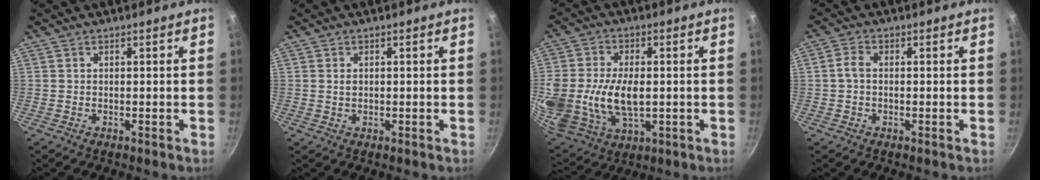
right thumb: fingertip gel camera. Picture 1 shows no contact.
{"total": 1.2, "force": [0.2, 0.8, 0.8], "torque": [-0.012, -0.001, 0.003]}
{"total": 18.0, "force": [-0.6, 11.5, 13.9], "torque": [-0.292, 0.000, -0.002]}
{"total": 2.5, "force": [-0.1, 1.6, 1.9], "torque": [-0.040, 0.011, -0.006]}